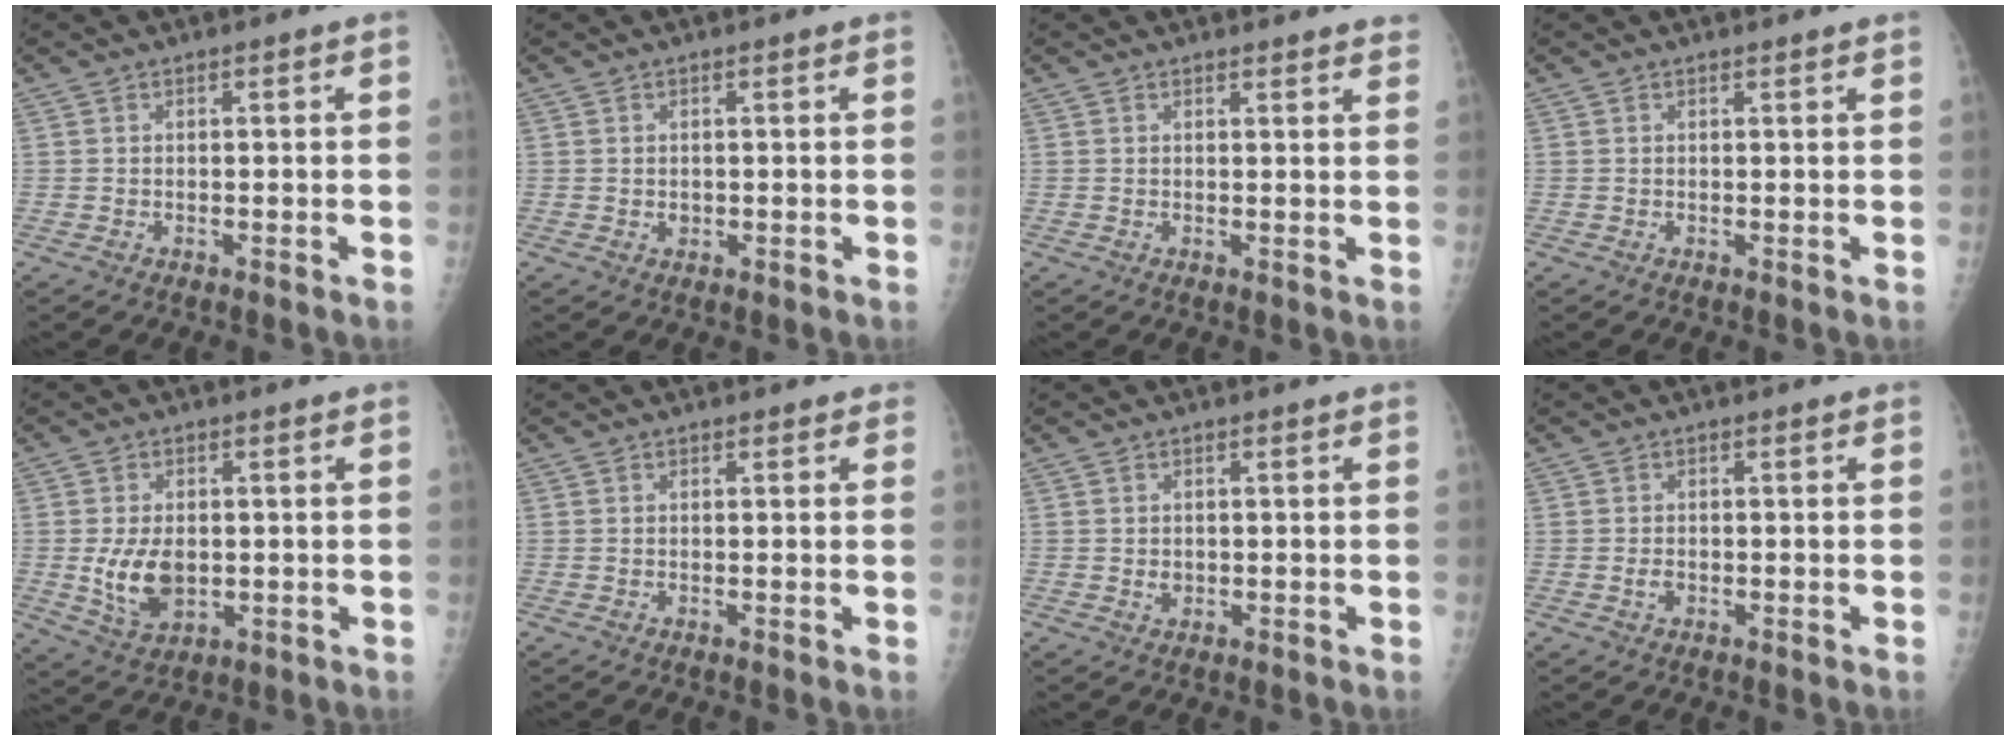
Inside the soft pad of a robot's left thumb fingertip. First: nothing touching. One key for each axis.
{"total": 0.9, "fx": 0.1, "fy": 0.8, "fz": 0.5, "tx": -0.004, "ty": 0.000, "tz": 0.003}
{"total": 3.8, "fx": 3.6, "fy": 0.7, "fz": 0.9, "tx": 0.003, "ty": -0.014, "tz": 0.028}
{"total": 0.8, "fx": 0.8, "fy": 0.0, "fz": 0.2, "tx": -0.007, "ty": -0.001, "tz": 0.010}
{"total": 8.0, "fx": -0.3, "fy": 5.1, "fz": 6.2, "tx": -0.101, "ty": -0.012, "tz": 0.007}
{"total": 0.9, "fx": 0.8, "fy": 0.5, "fz": 0.2, "tx": 0.007, "ty": -0.002, "tz": 0.005}
{"total": 1.3, "fx": 0.1, "fy": 1.1, "fz": 0.7, "tx": -0.009, "ty": 0.000, "tz": 0.005}
{"total": 1.2, "fx": -0.2, "fy": 0.8, "fz": 0.9, "tx": -0.014, "ty": 0.000, "tz": -0.003}